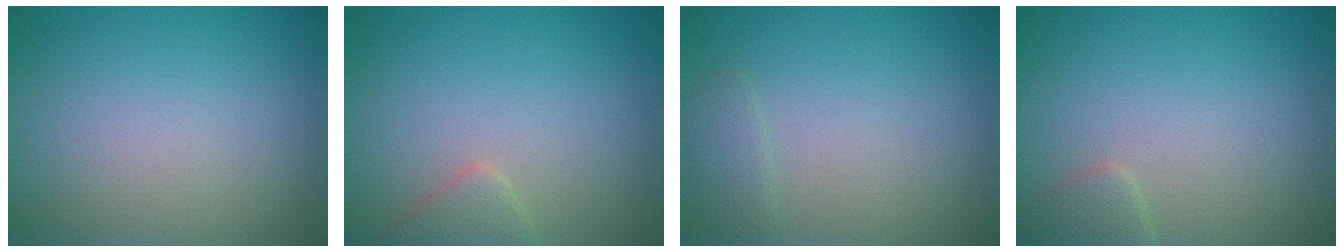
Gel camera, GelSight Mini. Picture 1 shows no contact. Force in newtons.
{"total": 1.9, "press": 1.9, "slide": 0.1}
{"total": 1.0, "press": 1.0, "slide": 0.2}
{"total": 1.6, "press": 1.6, "slide": 0.1}